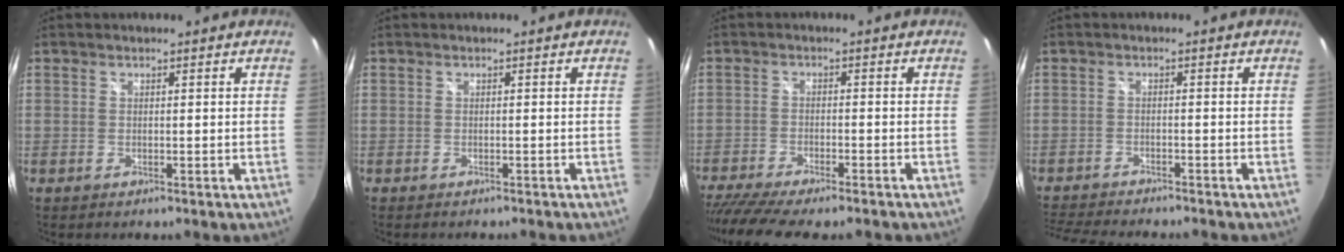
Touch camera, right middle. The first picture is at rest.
{"total": 0.8, "force": [-0.7, 0.2, 0.3], "torque": [-0.005, -0.008, -0.008]}
{"total": 11.2, "force": [-9.5, 1.5, 5.8], "torque": [-0.132, -0.039, -0.155]}
{"total": 8.3, "force": [-7.7, 1.0, 3.0], "torque": [-0.081, -0.017, -0.129]}